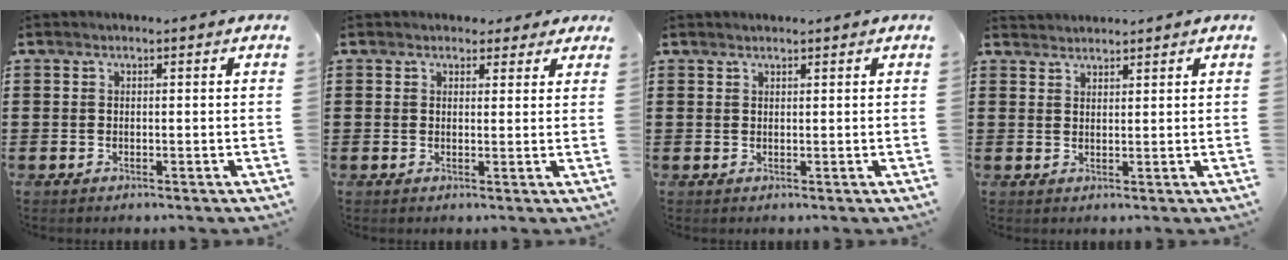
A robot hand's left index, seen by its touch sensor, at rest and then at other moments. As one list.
[{"total": 2.3, "force": [1.7, 1.5, 0.2], "torque": [-0.006, 0.006, 0.030]}, {"total": 0.7, "force": [0.7, 0.0, 0.1], "torque": [-0.003, 0.000, 0.014]}, {"total": 1.8, "force": [1.8, 0.1, -0.3], "torque": [0.002, 0.002, 0.036]}]